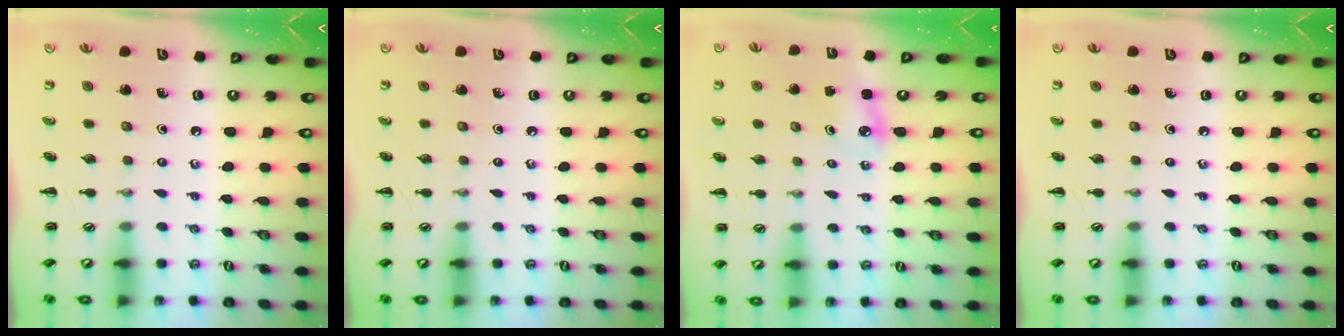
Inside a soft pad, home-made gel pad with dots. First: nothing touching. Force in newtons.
{"total": 0.0}
{"total": 3.8, "press": 3.7, "slide": 0.8}
{"total": 0.0}